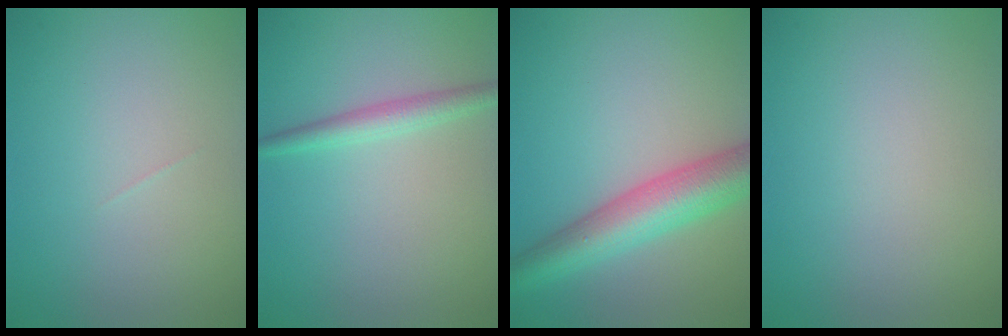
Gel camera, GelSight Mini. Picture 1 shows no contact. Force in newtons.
{"total": 2.0, "press": 2.0, "slide": 0.1}
{"total": 6.5, "press": 6.5, "slide": 0.2}
{"total": 0.0}